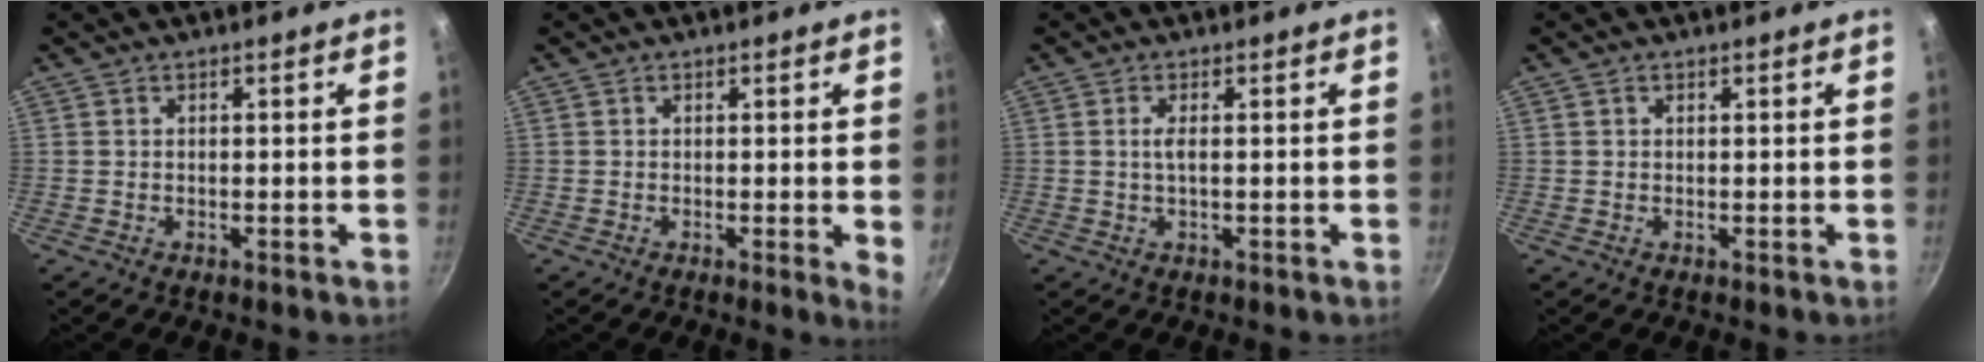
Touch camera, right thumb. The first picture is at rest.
{"total": 3.3, "force": [0.1, 0.5, 3.2], "torque": [-0.036, -0.011, -0.003]}
{"total": 1.9, "force": [0.2, 0.5, 1.8], "torque": [-0.045, 0.001, 0.004]}
{"total": 0.6, "force": [0.3, 0.5, 0.2], "torque": [-0.003, 0.003, 0.004]}